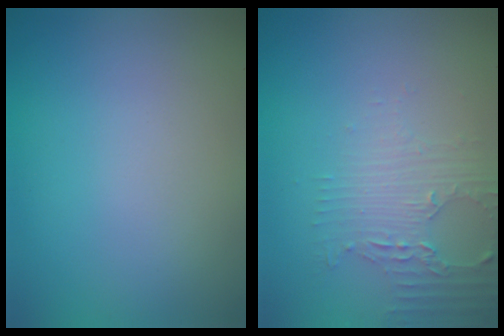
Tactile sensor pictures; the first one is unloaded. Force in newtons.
{"total": 2.7, "press": 2.4, "slide": 1.3}